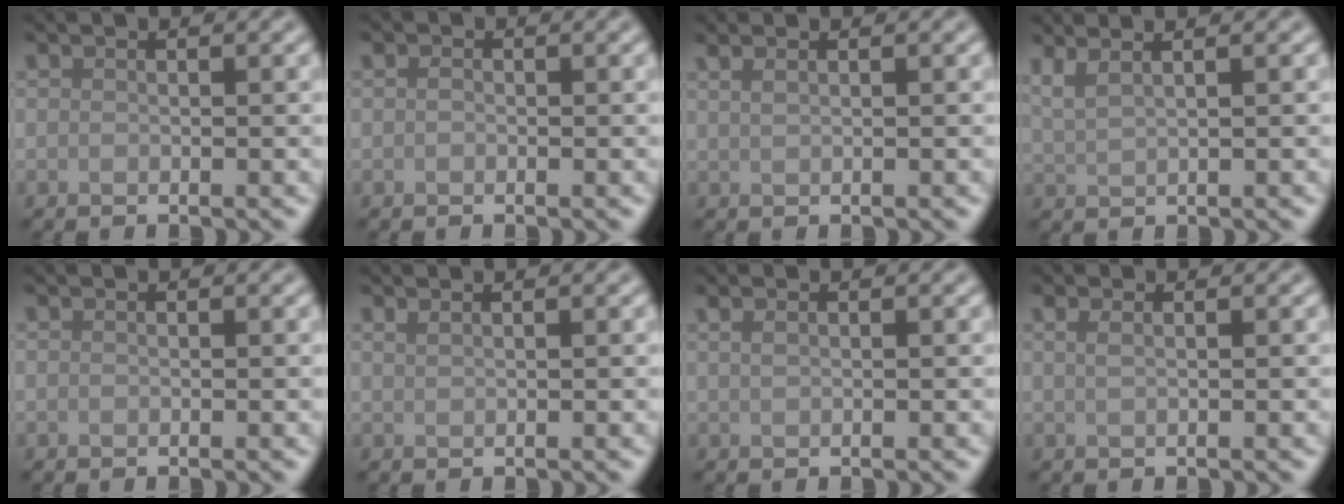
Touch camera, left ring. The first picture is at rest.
{"total": 0.8, "force": [0.0, 0.6, 0.4], "torque": [-0.005, -0.002, 0.000]}
{"total": 1.3, "force": [0.8, 0.5, 0.8], "torque": [-0.017, -0.001, 0.016]}
{"total": 3.6, "force": [2.5, 1.4, 2.2], "torque": [-0.028, 0.021, 0.024]}
{"total": 0.0}
{"total": 0.9, "force": [0.7, 0.3, 0.5], "torque": [-0.006, -0.001, 0.011]}
{"total": 0.9, "force": [0.6, 0.3, 0.6], "torque": [-0.014, 0.002, 0.013]}
{"total": 1.6, "force": [0.7, 0.8, 1.2], "torque": [-0.017, -0.006, 0.006]}